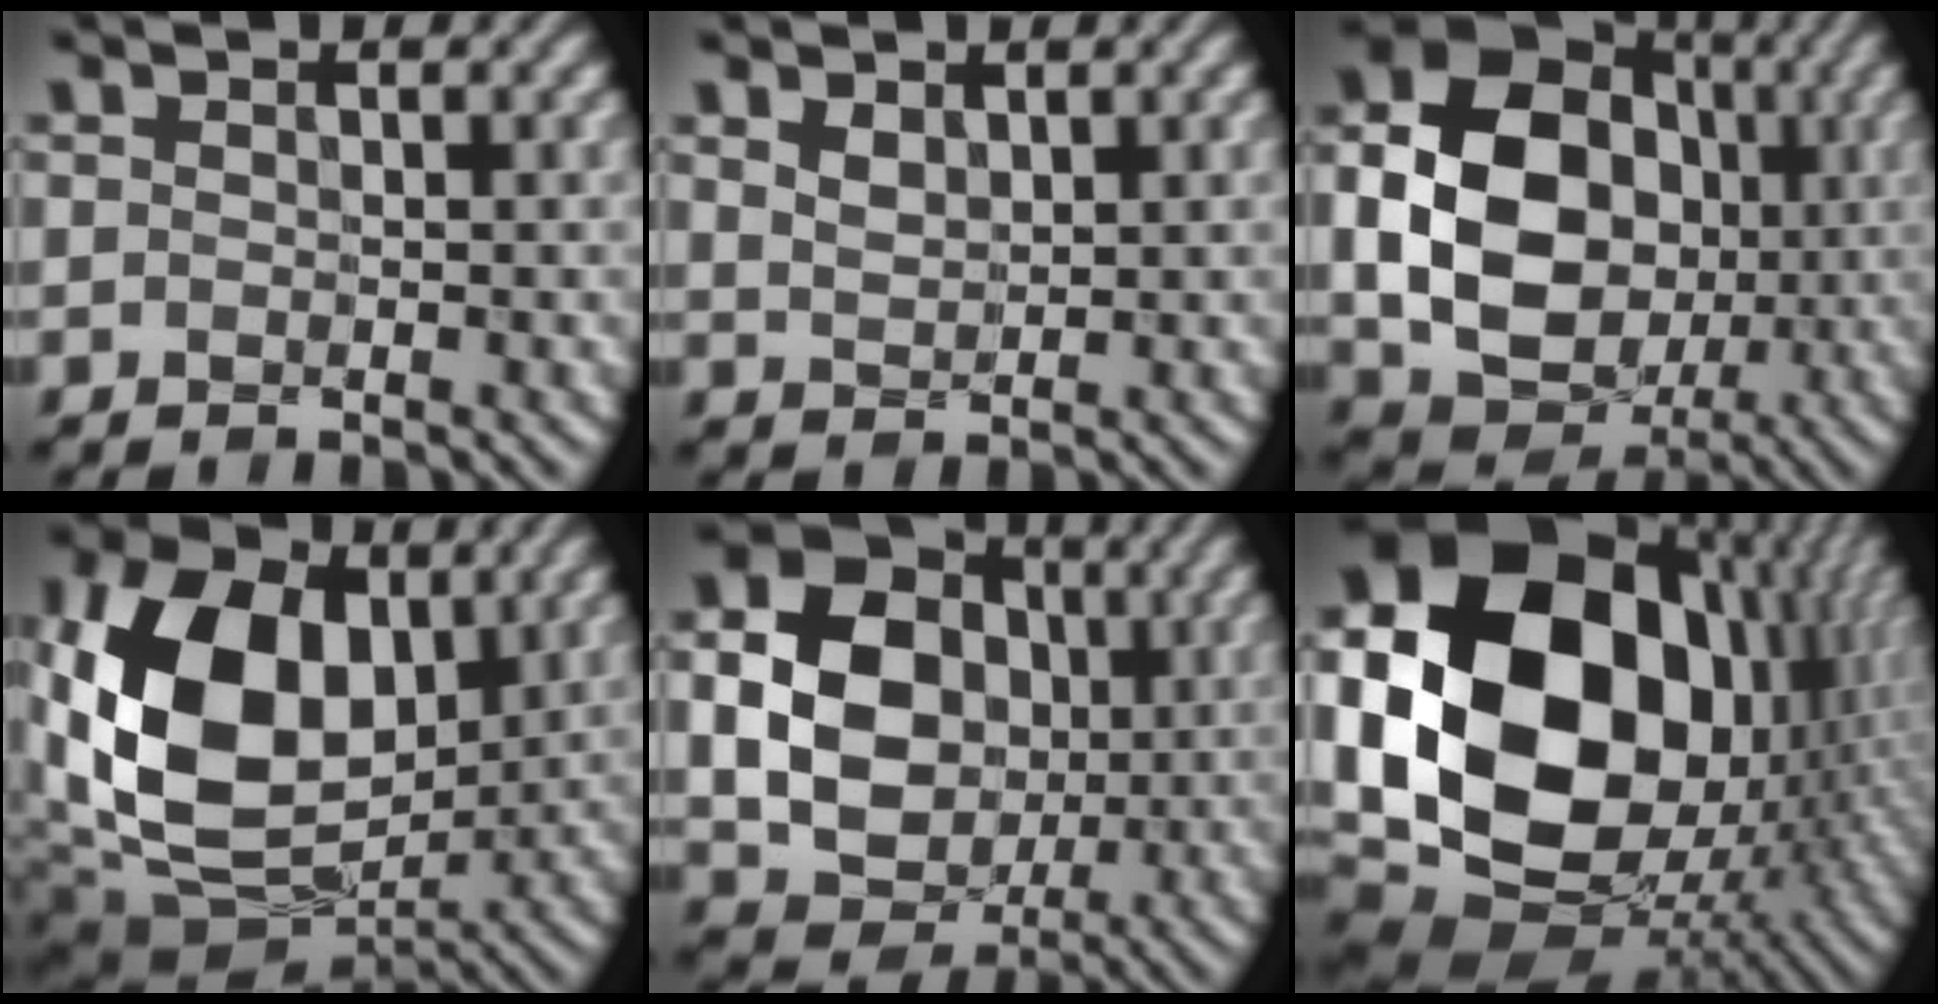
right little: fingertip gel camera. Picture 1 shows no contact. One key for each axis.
{"total": 1.7, "fx": 0.9, "fy": 1.1, "fz": 1.0, "tx": -0.026, "ty": -0.002, "tz": 0.019}
{"total": 14.0, "fx": -0.8, "fy": 10.8, "fz": 8.8, "tx": -0.184, "ty": -0.017, "tz": -0.009}
{"total": 13.3, "fx": 1.1, "fy": 9.2, "fz": 9.5, "tx": -0.201, "ty": -0.005, "tz": 0.018}
{"total": 13.0, "fx": 0.2, "fy": 10.9, "fz": 7.1, "tx": -0.161, "ty": -0.005, "tz": 0.008}
{"total": 22.5, "fx": 1.7, "fy": 16.6, "fz": 15.2, "tx": -0.353, "ty": -0.012, "tz": 0.062}